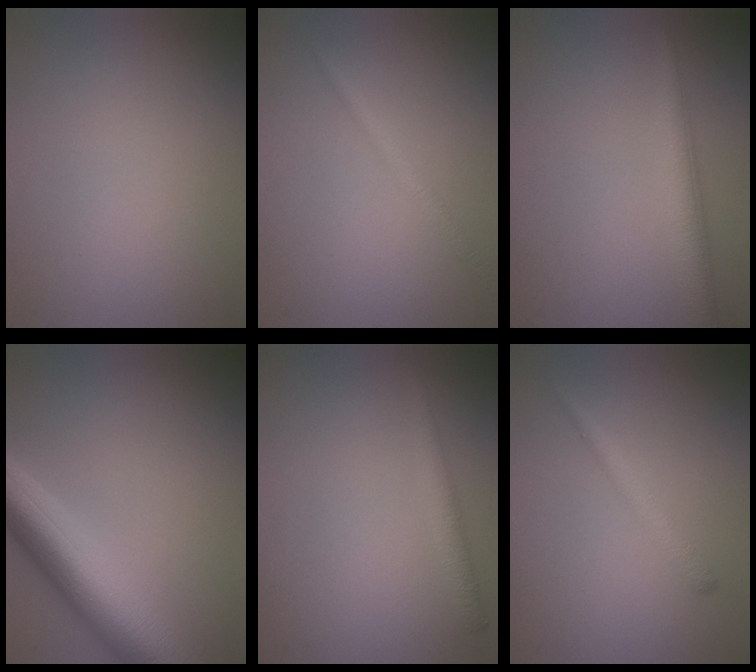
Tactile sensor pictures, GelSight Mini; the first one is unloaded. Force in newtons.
{"total": 1.5, "press": 1.5, "slide": 0.0}
{"total": 3.7, "press": 3.7, "slide": 0.1}
{"total": 9.0, "press": 9.0, "slide": 0.3}
{"total": 1.8, "press": 1.8, "slide": 0.1}
{"total": 1.6, "press": 1.6, "slide": 0.0}